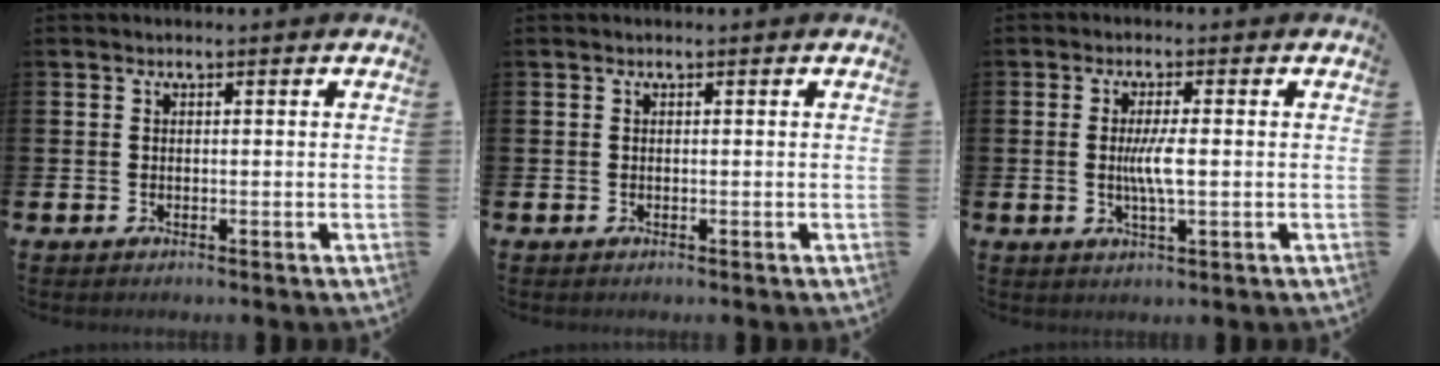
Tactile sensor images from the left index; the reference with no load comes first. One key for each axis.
{"total": 0.0}
{"total": 3.7, "fx": 0.0, "fy": 0.6, "fz": 3.7, "tx": -0.069, "ty": -0.001, "tz": -0.002}